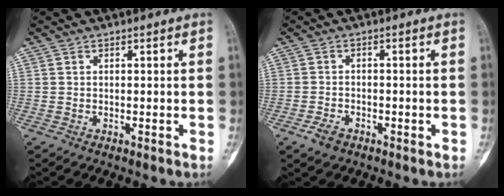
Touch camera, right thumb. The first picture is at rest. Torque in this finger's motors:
{"motor_torque": [0.34, 0.01, 0.27, -0.02, 0.06]}